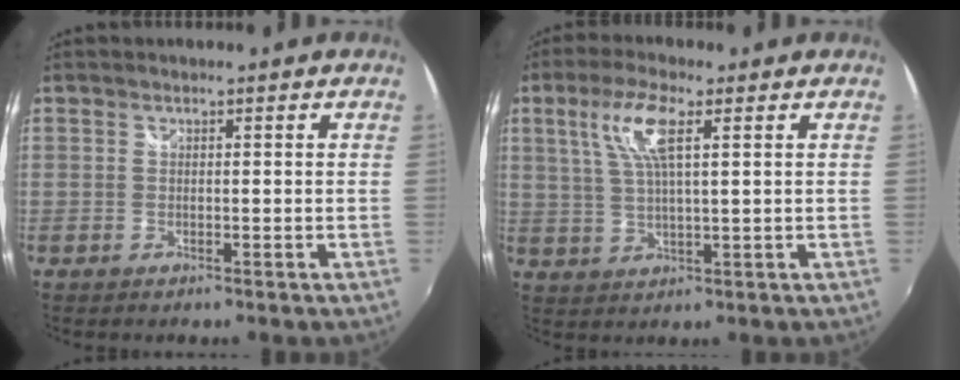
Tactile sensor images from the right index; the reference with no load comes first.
{"total": 8.0, "force": [3.1, 1.8, 7.1], "torque": [-0.143, 0.008, 0.063]}